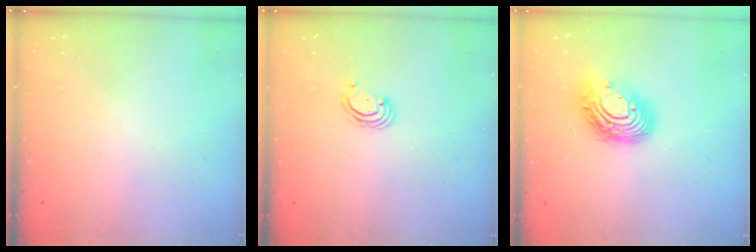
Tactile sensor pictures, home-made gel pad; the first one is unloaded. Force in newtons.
{"total": 2.6, "press": 2.6, "slide": 0.3}
{"total": 14.4, "press": 14.3, "slide": 1.3}